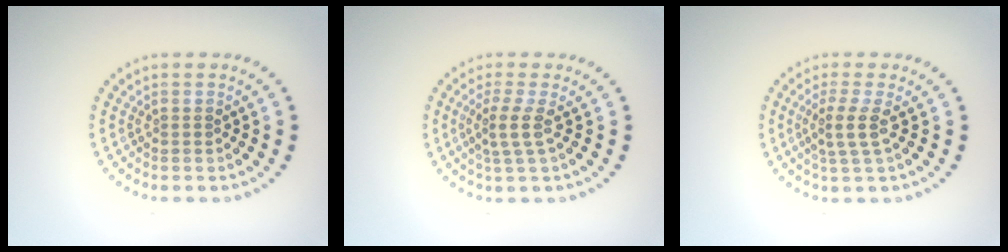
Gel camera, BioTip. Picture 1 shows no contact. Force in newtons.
{"total": 2.1, "press": 1.6, "slide": 1.3}
{"total": 2.2, "press": 1.7, "slide": 1.4}